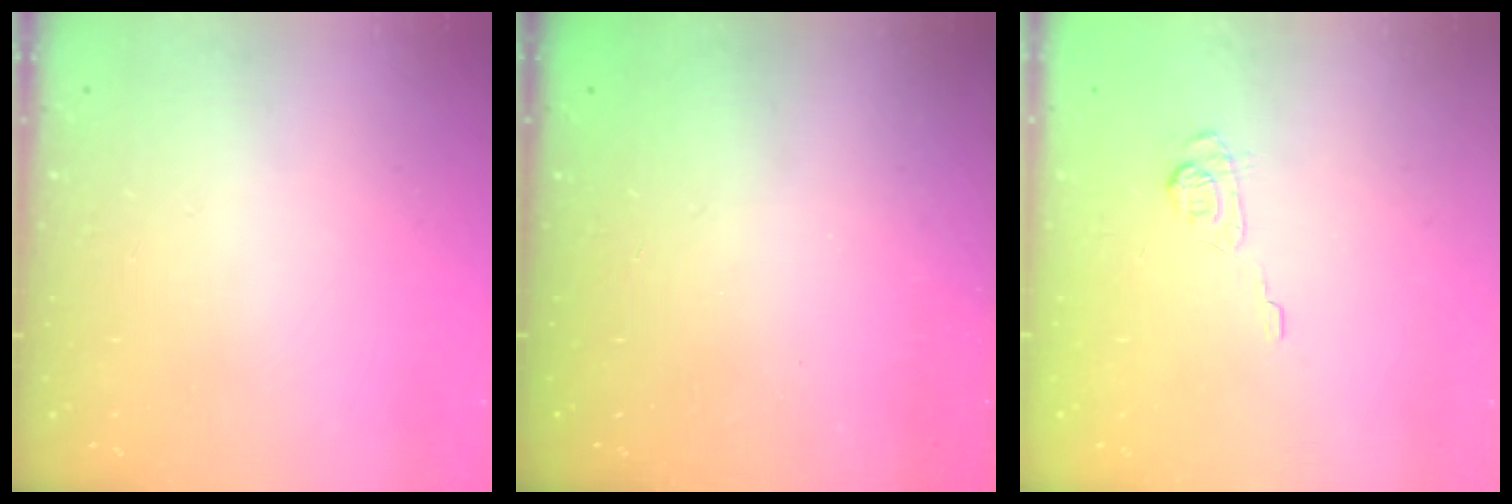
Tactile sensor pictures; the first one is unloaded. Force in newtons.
{"total": 2.4, "press": 2.3, "slide": 0.8}
{"total": 8.2, "press": 8.0, "slide": 1.5}